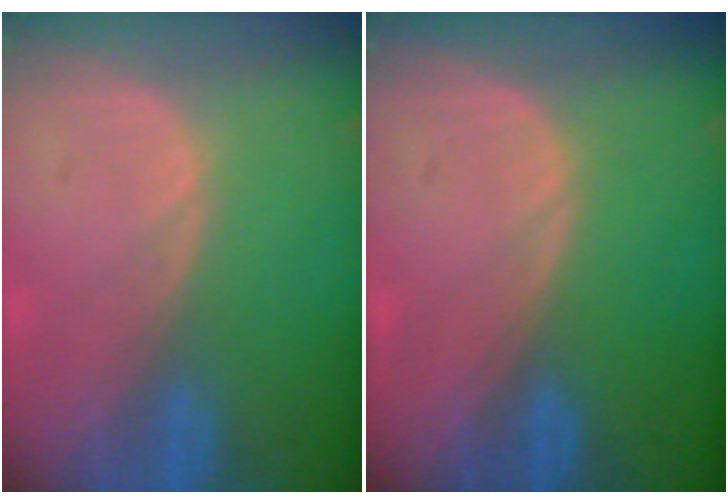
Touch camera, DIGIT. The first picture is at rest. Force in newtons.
{"total": 0.0}